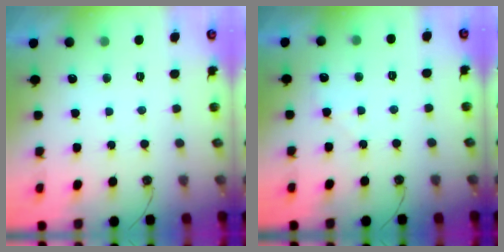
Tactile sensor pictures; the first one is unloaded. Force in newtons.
{"total": 4.7, "press": 4.7, "slide": 0.7}